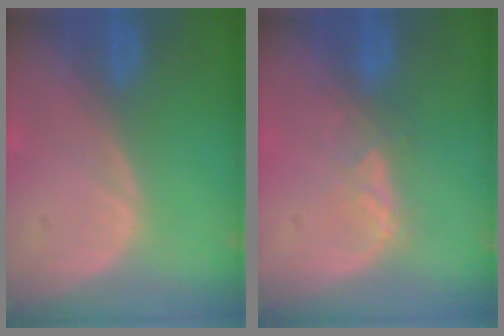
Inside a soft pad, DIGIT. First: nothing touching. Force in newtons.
{"total": 2.9, "press": 2.8, "slide": 0.7}